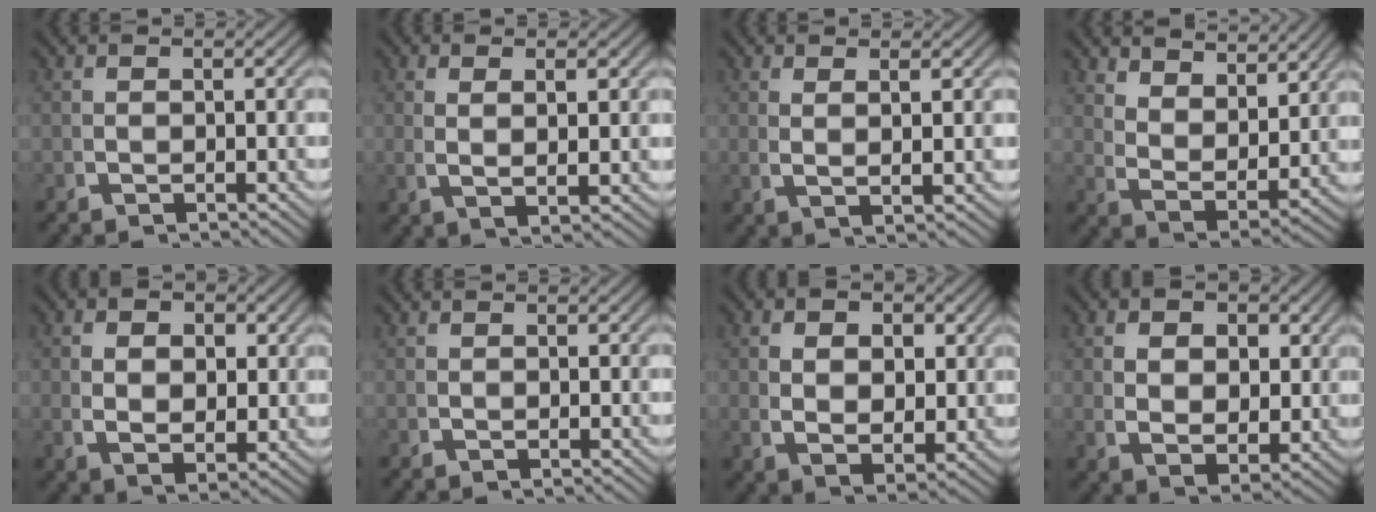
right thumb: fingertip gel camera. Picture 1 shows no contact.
{"total": 2.6, "force": [1.0, 0.3, 2.4], "torque": [-0.043, -0.001, 0.029]}
{"total": 2.2, "force": [1.1, -0.1, 1.9], "torque": [-0.036, -0.002, 0.029]}
{"total": 5.7, "force": [2.4, 3.1, 4.1], "torque": [-0.098, -0.029, 0.059]}
{"total": 4.0, "force": [0.5, 2.7, 2.9], "torque": [-0.051, -0.014, 0.024]}
{"total": 0.0}
{"total": 4.8, "force": [0.7, 3.2, 3.4], "torque": [-0.061, -0.018, 0.028]}
{"total": 5.2, "force": [0.8, 3.7, 3.5], "torque": [-0.066, -0.022, 0.031]}